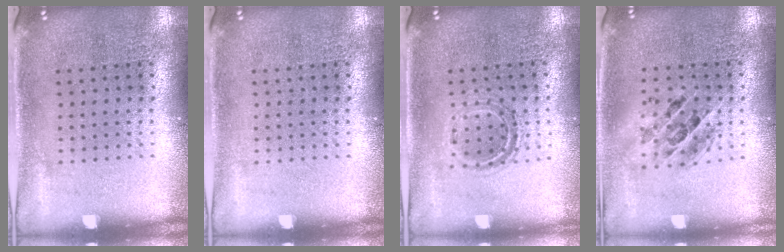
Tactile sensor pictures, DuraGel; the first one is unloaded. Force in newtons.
{"total": 0.0}
{"total": 1.1, "press": 1.0, "slide": 0.5}
{"total": 1.4, "press": 1.2, "slide": 0.7}